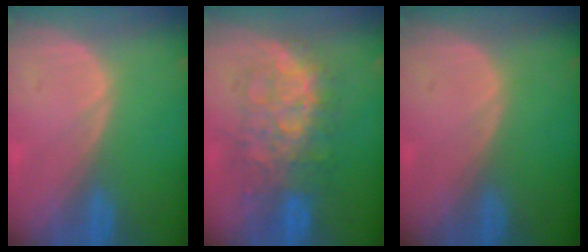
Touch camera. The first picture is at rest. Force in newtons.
{"total": 8.9, "press": 8.9, "slide": 0.5}
{"total": 0.0}